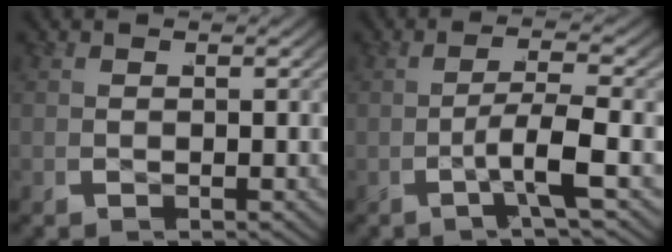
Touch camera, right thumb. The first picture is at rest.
{"total": 3.2, "force": [-1.2, 0.2, 3.0], "torque": [-0.064, 0.005, -0.024]}